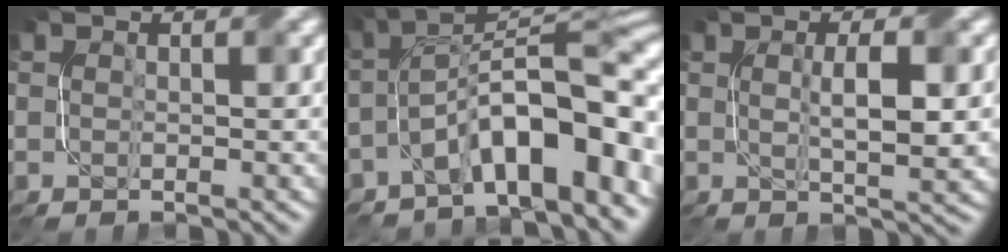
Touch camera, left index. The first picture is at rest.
{"total": 11.6, "force": [-4.7, 3.8, 10.0], "torque": [-0.145, 0.016, -0.077]}
{"total": 4.8, "force": [0.3, 1.1, 4.7], "torque": [-0.080, 0.000, 0.010]}